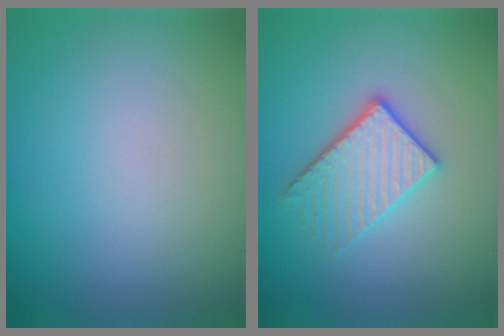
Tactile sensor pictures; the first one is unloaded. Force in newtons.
{"total": 3.3, "press": 3.1, "slide": 1.1}